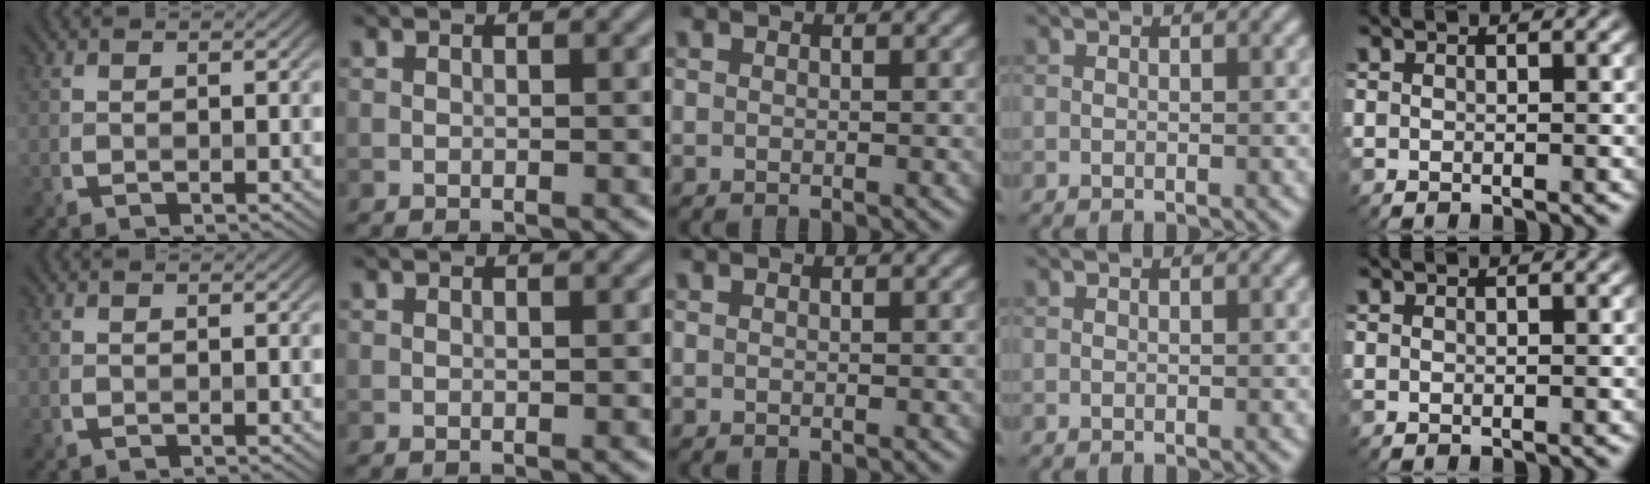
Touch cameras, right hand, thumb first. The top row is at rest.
{}